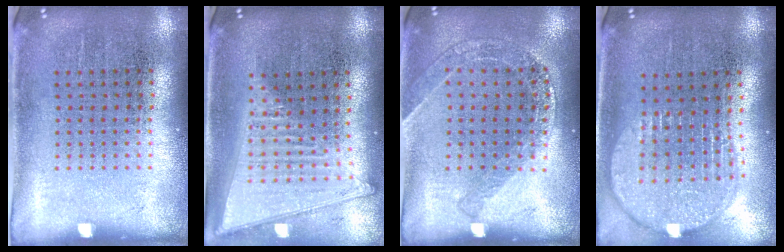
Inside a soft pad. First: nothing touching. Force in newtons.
{"total": 1.8, "press": 1.6, "slide": 0.7}
{"total": 1.4, "press": 1.3, "slide": 0.3}
{"total": 2.0, "press": 1.7, "slide": 1.1}